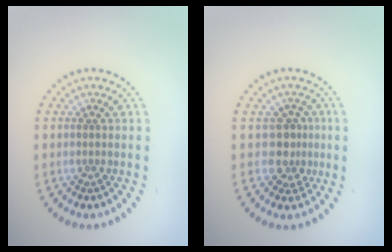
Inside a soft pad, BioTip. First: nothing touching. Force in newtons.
{"total": 2.7, "press": 2.2, "slide": 1.4}